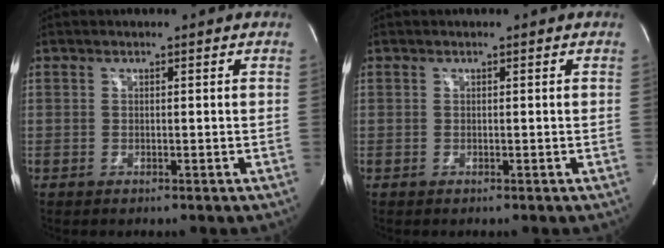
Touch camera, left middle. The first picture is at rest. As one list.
[{"total": 0.0}]